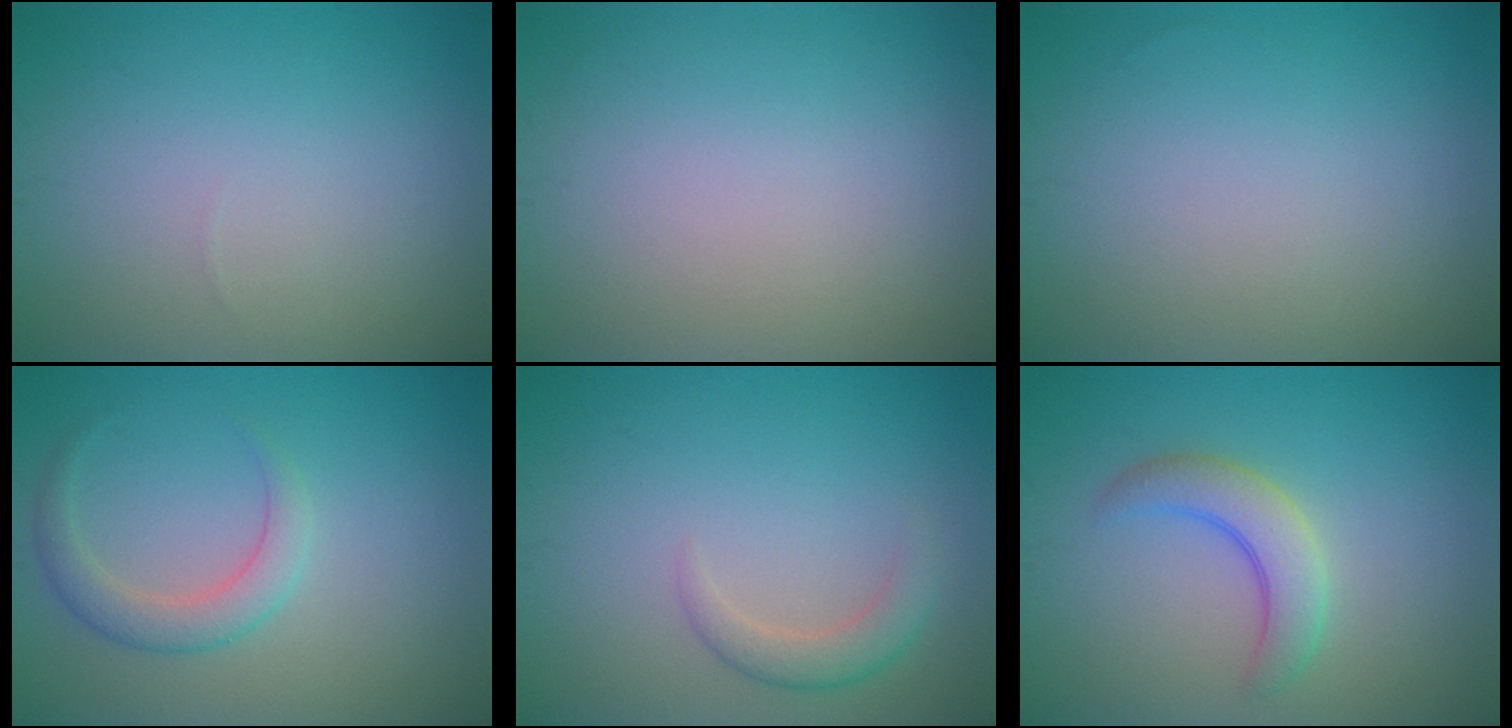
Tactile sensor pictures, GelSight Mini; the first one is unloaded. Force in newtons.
{"total": 0.0}
{"total": 0.0}
{"total": 2.6, "press": 2.6, "slide": 0.2}
{"total": 2.2, "press": 2.2, "slide": 0.1}
{"total": 3.5, "press": 3.5, "slide": 0.3}